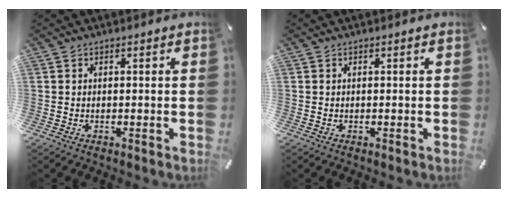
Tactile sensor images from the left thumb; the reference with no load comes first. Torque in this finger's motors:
{"motor_torque": [-0.04, -0.01, 0.04, 0.07, 0.00]}